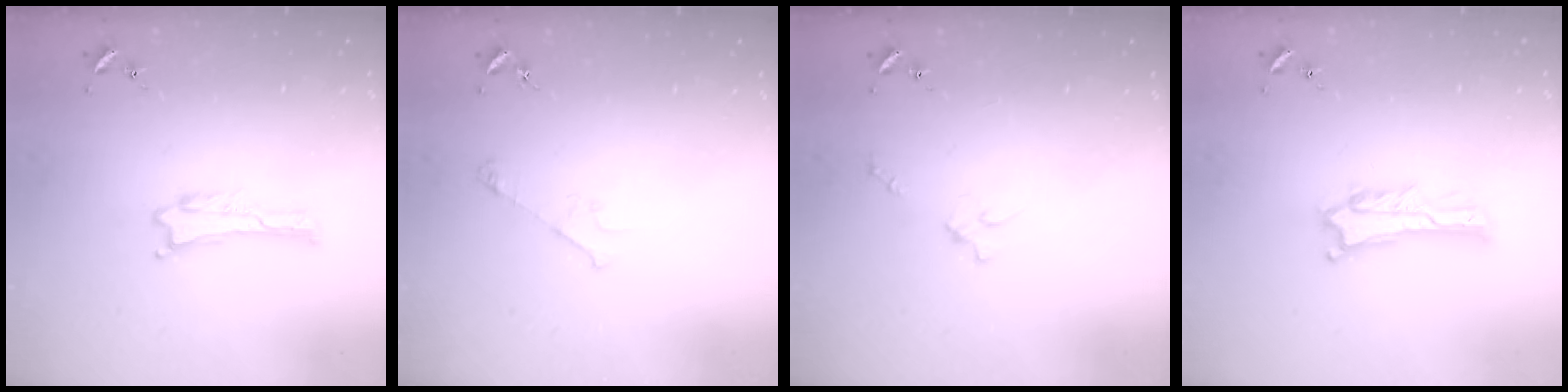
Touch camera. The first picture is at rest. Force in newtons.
{"total": 2.9, "press": 2.9, "slide": 0.3}
{"total": 2.3, "press": 2.2, "slide": 0.3}
{"total": 3.1, "press": 3.1, "slide": 0.4}